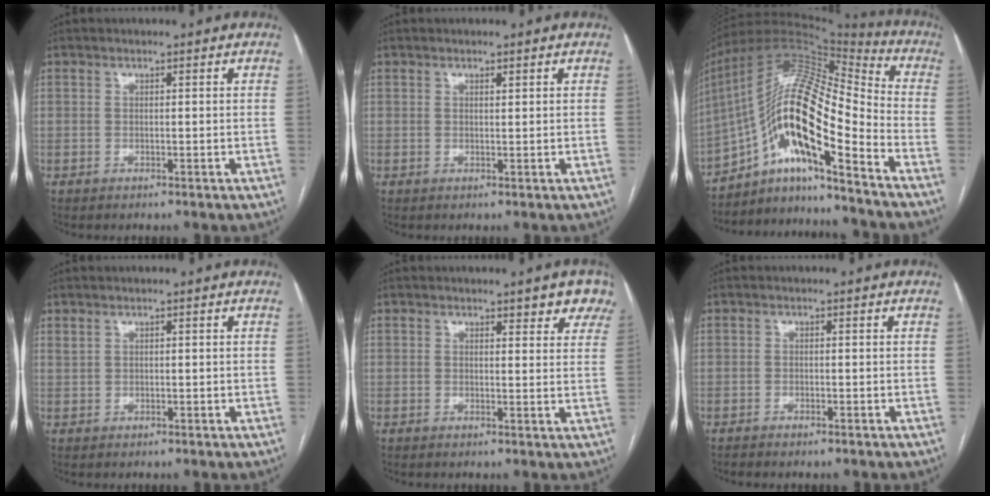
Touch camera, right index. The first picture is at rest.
{"total": 0.7, "force": [0.4, 0.1, 0.5], "torque": [-0.010, -0.001, 0.007]}
{"total": 19.4, "force": [-9.9, 3.8, 16.3], "torque": [-0.311, 0.026, -0.171]}
{"total": 0.8, "force": [0.6, 0.3, 0.3], "torque": [-0.005, 0.009, 0.016]}
{"total": 5.1, "force": [4.1, 1.6, 2.7], "torque": [-0.016, -0.003, 0.033]}
{"total": 1.3, "force": [-1.0, 0.2, 0.7], "torque": [-0.015, -0.002, -0.013]}